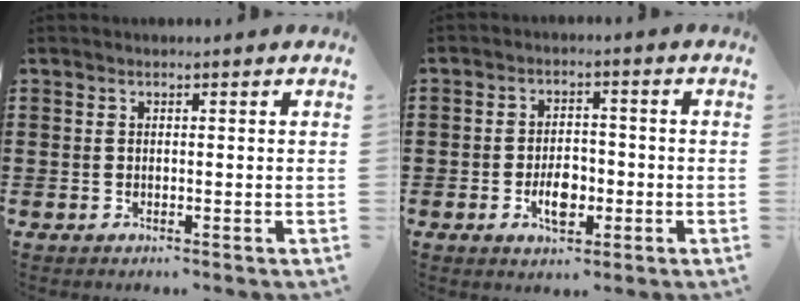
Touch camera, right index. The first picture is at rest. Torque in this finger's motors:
{"motor_torque": [1.77, -0.37, 0.47, 0.07]}